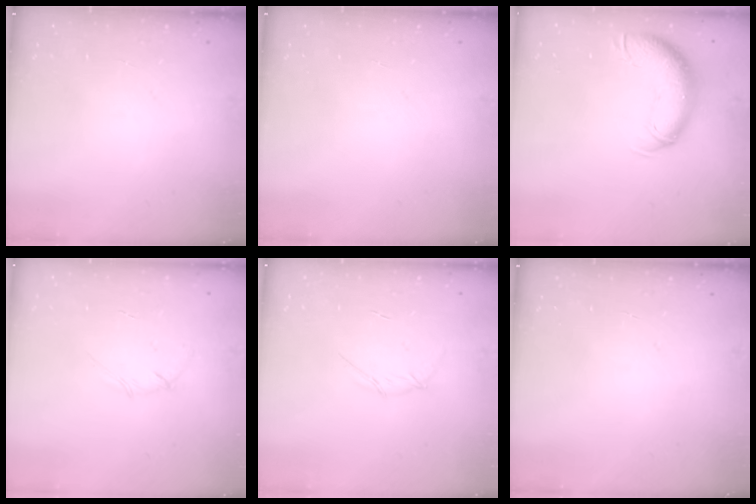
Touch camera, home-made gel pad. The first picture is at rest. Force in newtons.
{"total": 0.0}
{"total": 11.8, "press": 11.5, "slide": 2.6}
{"total": 3.3, "press": 3.2, "slide": 0.9}
{"total": 3.3, "press": 3.2, "slide": 0.8}
{"total": 0.0}